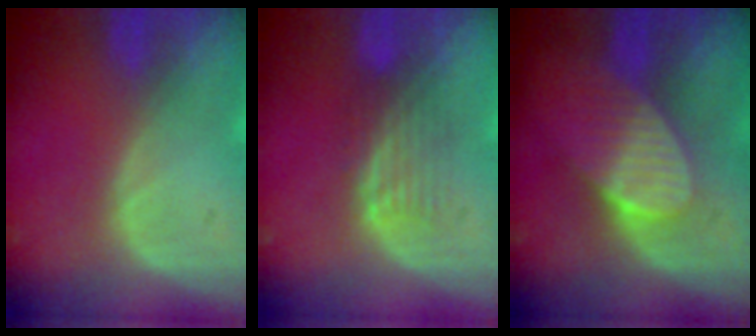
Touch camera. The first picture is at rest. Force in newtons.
{"total": 4.5, "press": 3.8, "slide": 2.3}
{"total": 7.3, "press": 6.8, "slide": 2.7}